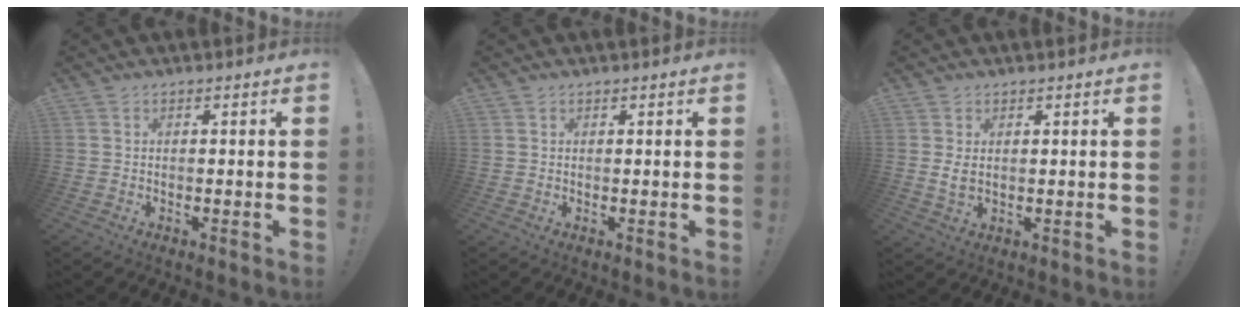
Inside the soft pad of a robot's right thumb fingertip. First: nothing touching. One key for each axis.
{"total": 1.0, "fx": 0.7, "fy": 0.8, "fz": 0.0, "tx": 0.006, "ty": -0.004, "tz": 0.011}
{"total": 3.3, "fx": 1.0, "fy": 1.8, "fz": 2.6, "tx": -0.044, "ty": -0.004, "tz": 0.015}